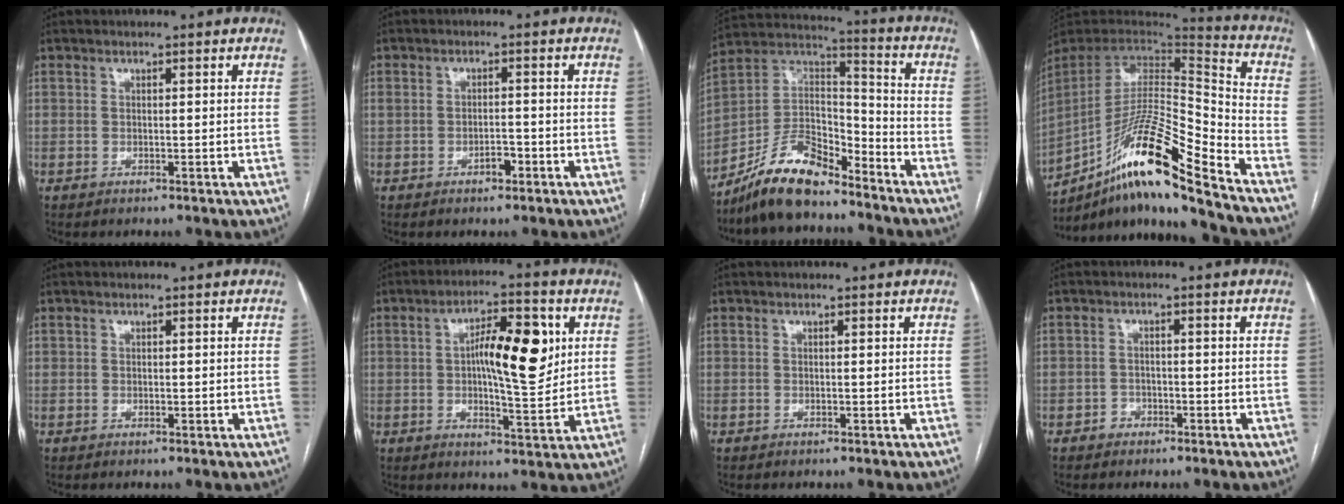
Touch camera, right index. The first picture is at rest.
{"total": 2.5, "force": [-1.2, 1.2, 1.8], "torque": [-0.032, 0.008, -0.016]}
{"total": 13.5, "force": [-10.9, 4.6, 6.6], "torque": [-0.122, 0.032, -0.201]}
{"total": 20.9, "force": [-14.6, 0.7, 15.0], "torque": [-0.281, -0.004, -0.267]}
{"total": 0.6, "force": [0.2, 0.5, 0.3], "torque": [0.003, 0.000, 0.001]}
{"total": 11.7, "force": [2.3, 3.2, 11.0], "torque": [-0.177, 0.015, 0.037]}
{"total": 0.0}
{"total": 1.7, "force": [-1.1, 1.4, 0.2], "torque": [-0.001, 0.007, -0.018]}